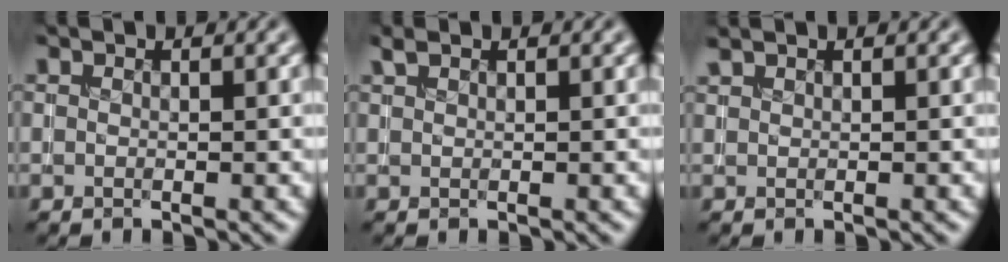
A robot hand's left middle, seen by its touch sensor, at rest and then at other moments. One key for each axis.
{"total": 0.9, "fx": 0.7, "fy": 0.2, "fz": 0.5, "tx": -0.012, "ty": 0.004, "tz": 0.015}
{"total": 0.8, "fx": 0.7, "fy": 0.2, "fz": 0.3, "tx": -0.004, "ty": 0.002, "tz": 0.016}